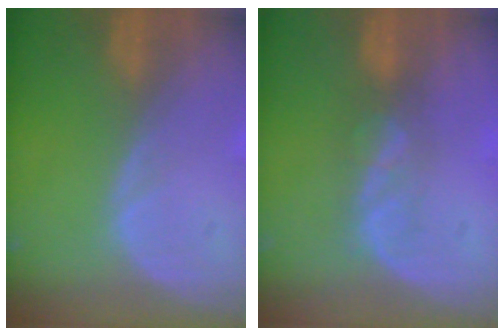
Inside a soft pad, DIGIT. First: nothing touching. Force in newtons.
{"total": 3.7, "press": 3.4, "slide": 1.5}